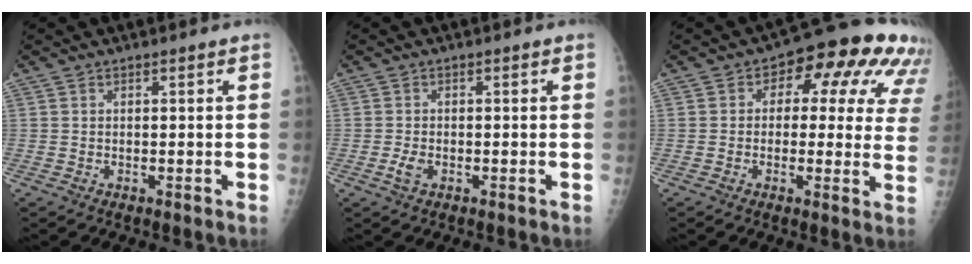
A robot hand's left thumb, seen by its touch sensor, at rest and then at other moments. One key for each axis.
{"total": 2.0, "fx": -0.9, "fy": 1.1, "fz": 1.4, "tx": -0.029, "ty": 0.001, "tz": -0.017}
{"total": 16.3, "fx": 5.9, "fy": 9.0, "fz": 12.2, "tx": -0.090, "ty": 0.015, "tz": 0.056}